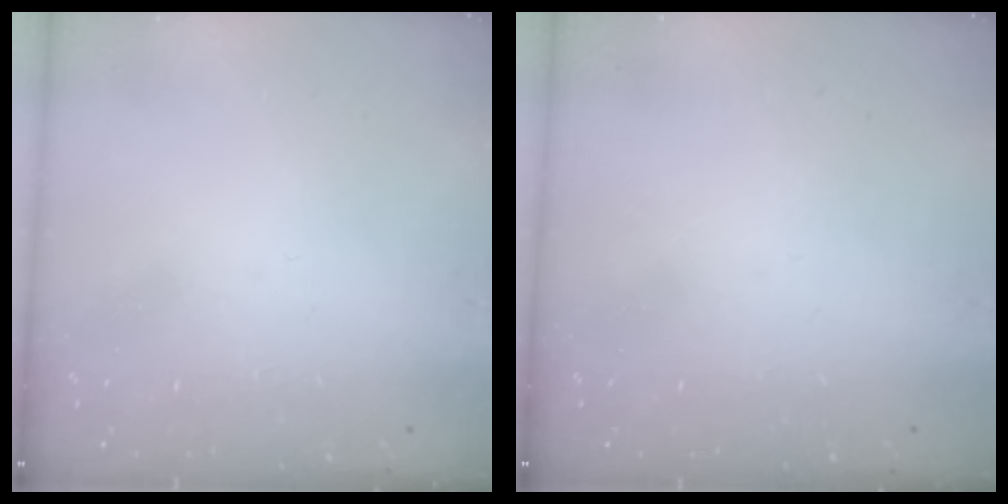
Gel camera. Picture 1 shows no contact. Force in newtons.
{"total": 0.0}